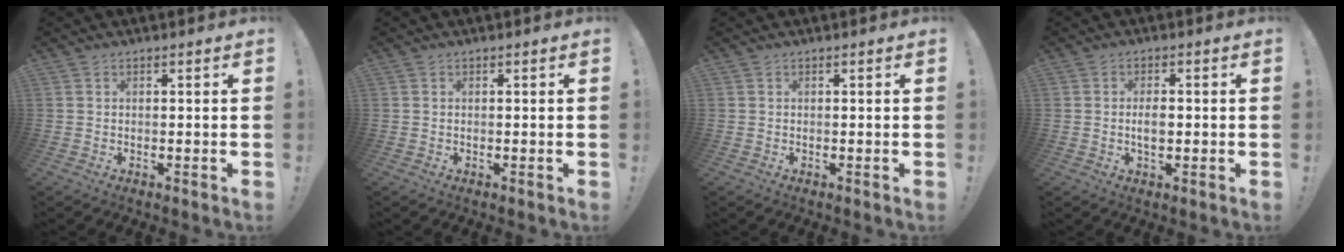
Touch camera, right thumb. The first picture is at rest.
{"total": 0.0}
{"total": 0.0}
{"total": 3.4, "force": [-0.4, 1.7, 3.0], "torque": [-0.047, -0.003, -0.012]}